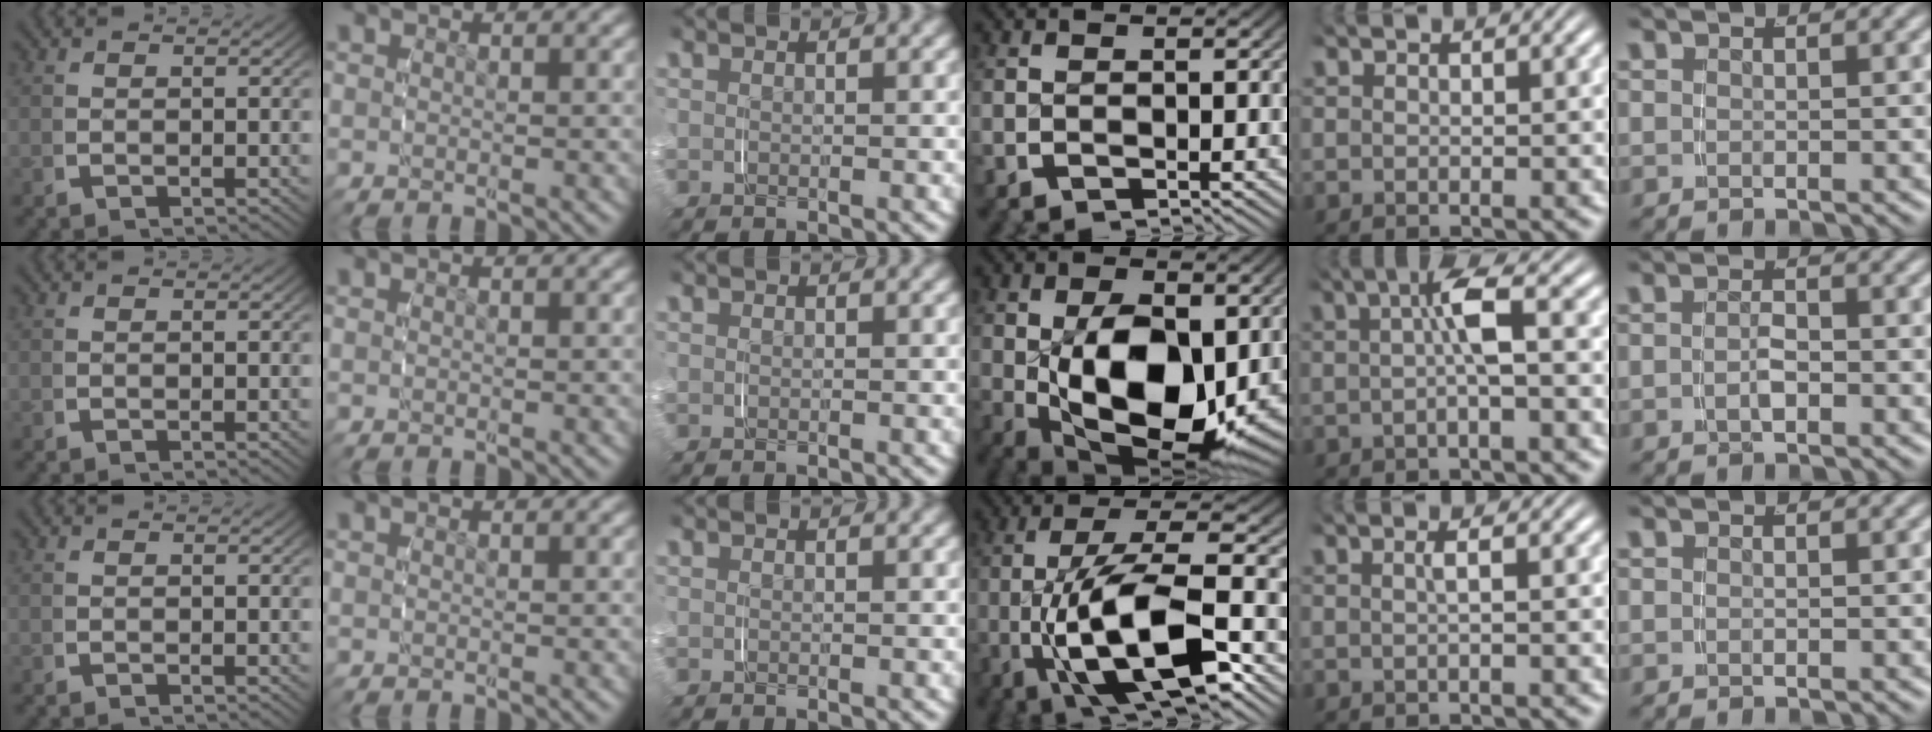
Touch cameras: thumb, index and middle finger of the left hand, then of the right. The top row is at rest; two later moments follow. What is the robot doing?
{"motion": "grasp_and_lifting", "object": "jar lid"}